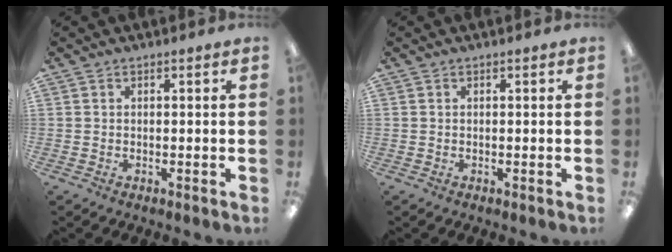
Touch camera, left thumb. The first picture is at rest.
{"total": 0.0}